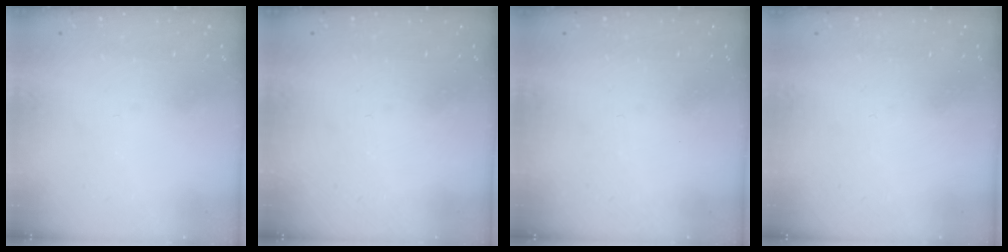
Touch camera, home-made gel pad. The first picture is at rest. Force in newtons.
{"total": 0.0}
{"total": 0.0}
{"total": 1.5, "press": 1.5, "slide": 0.1}